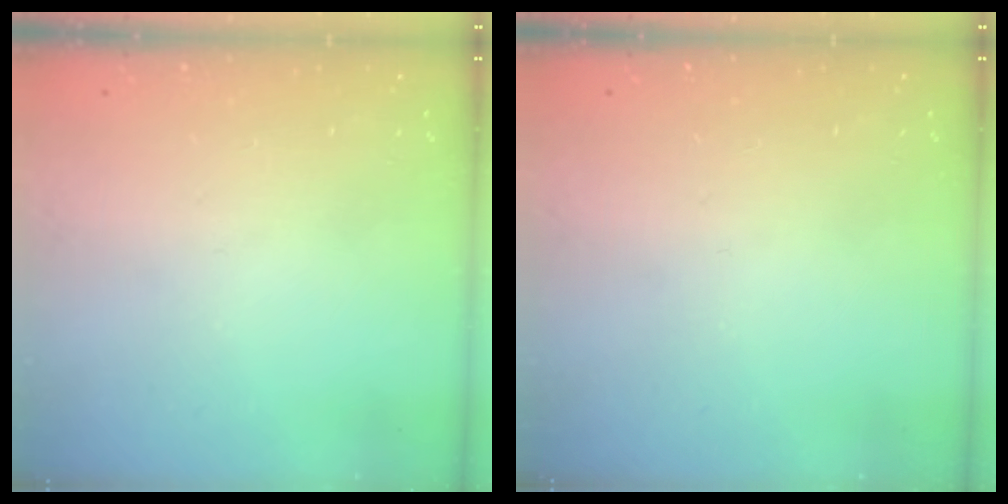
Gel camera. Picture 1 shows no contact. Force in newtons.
{"total": 0.0}